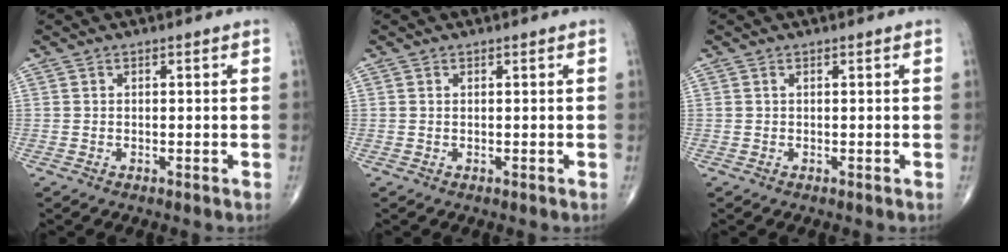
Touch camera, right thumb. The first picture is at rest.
{"total": 0.0}
{"total": 0.0}